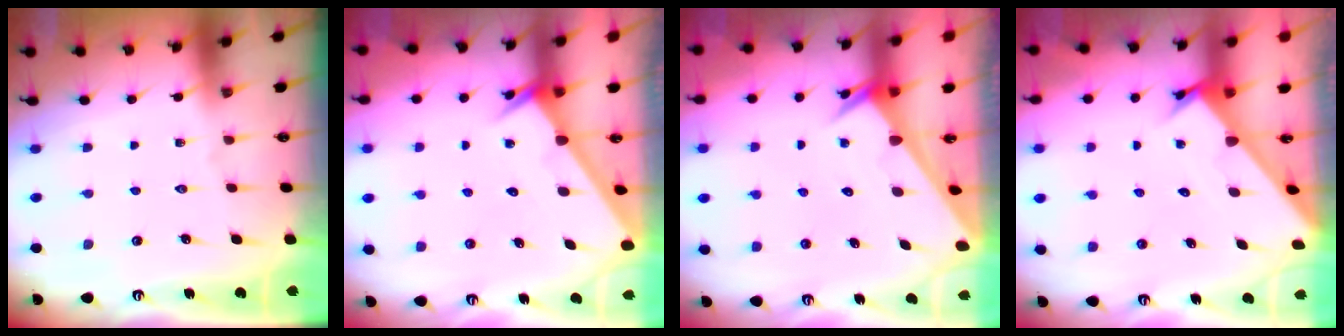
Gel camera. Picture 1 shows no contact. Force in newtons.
{"total": 2.6, "press": 2.6, "slide": 0.0}
{"total": 2.4, "press": 2.4, "slide": 0.1}
{"total": 2.2, "press": 2.2, "slide": 0.1}